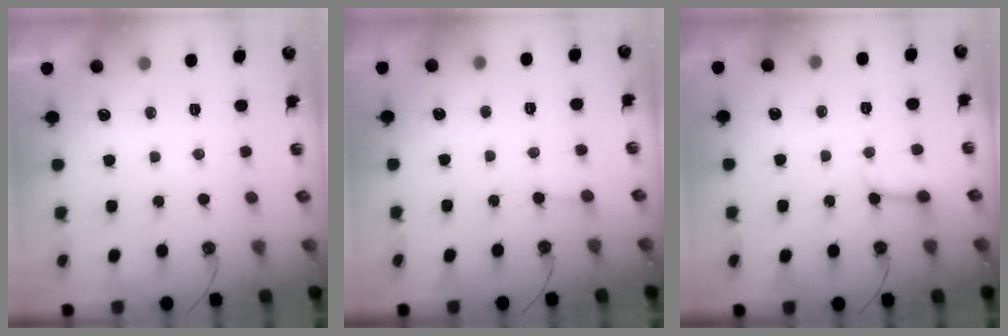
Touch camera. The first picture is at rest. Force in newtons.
{"total": 1.7, "press": 1.7, "slide": 0.1}
{"total": 3.1, "press": 3.1, "slide": 0.1}